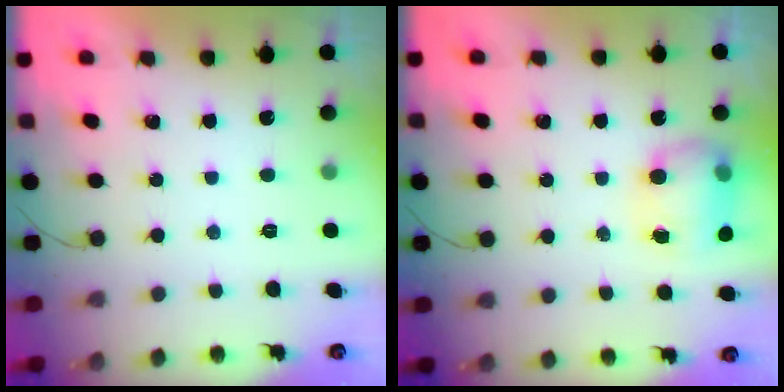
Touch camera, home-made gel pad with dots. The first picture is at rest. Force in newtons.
{"total": 8.0, "press": 8.0, "slide": 0.5}